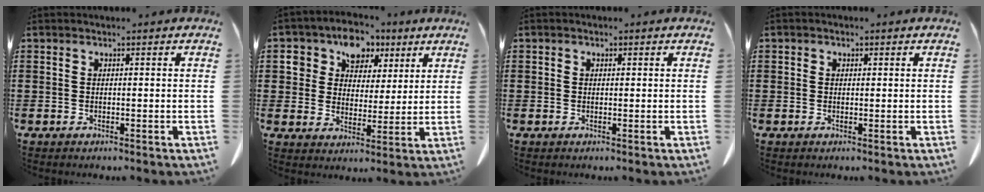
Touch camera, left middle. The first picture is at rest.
{"total": 8.8, "force": [5.0, 6.5, 3.0], "torque": [-0.081, 0.002, 0.090]}
{"total": 0.5, "force": [0.1, 0.5, 0.1], "torque": [-0.004, 0.004, 0.002]}
{"total": 0.7, "force": [0.1, 0.6, 0.2], "torque": [-0.005, 0.005, 0.001]}